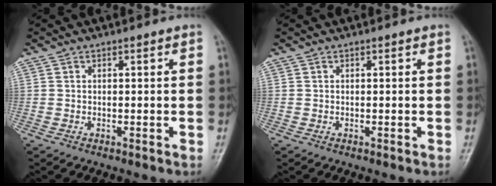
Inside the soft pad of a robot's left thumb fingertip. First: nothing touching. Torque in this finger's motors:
{"motor_torque": [0.00, 0.00, 0.07, -0.07, 0.00]}